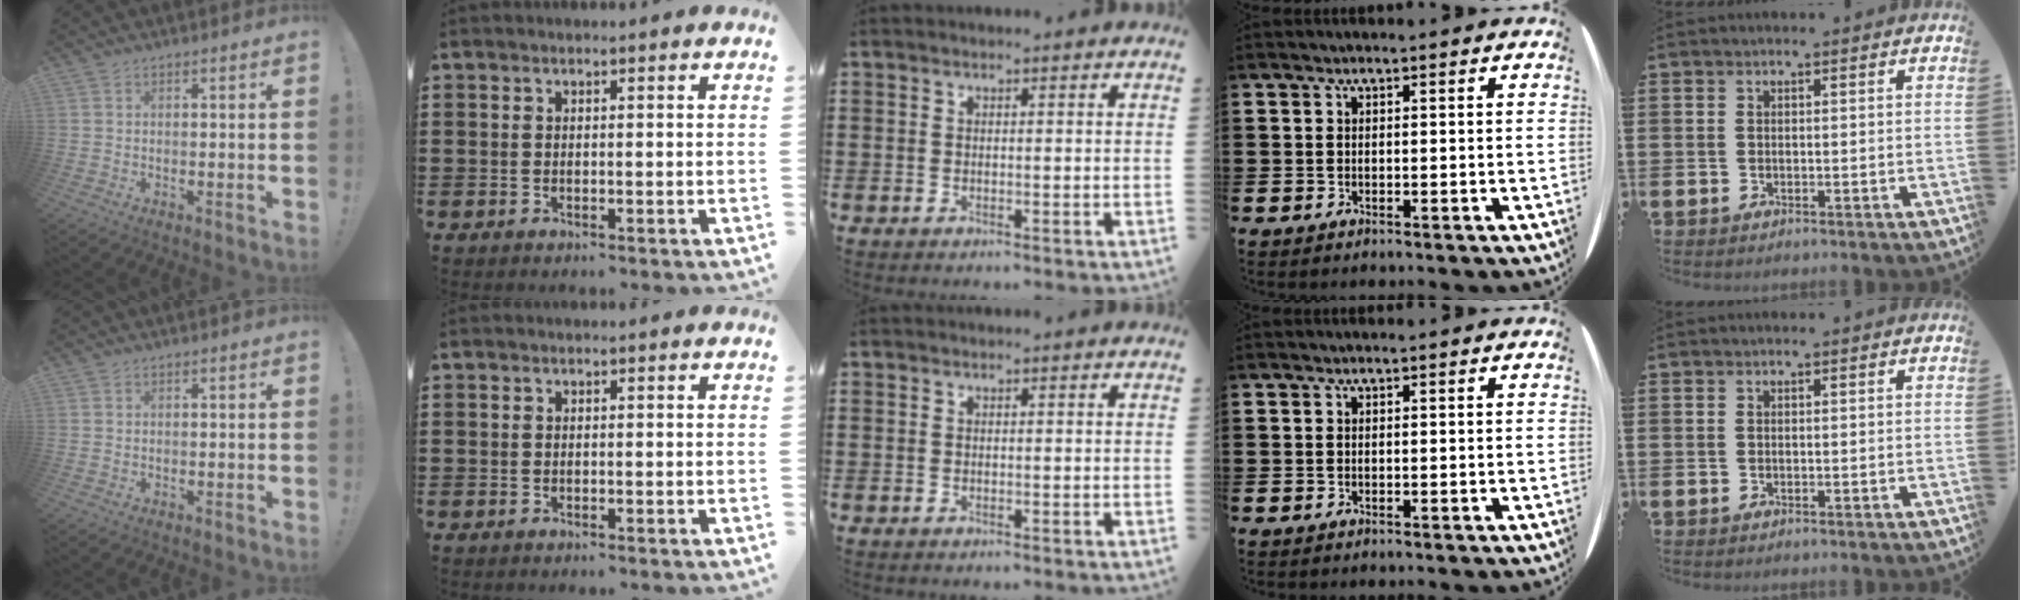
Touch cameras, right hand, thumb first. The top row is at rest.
{}